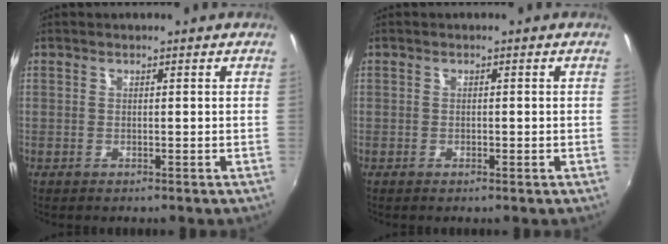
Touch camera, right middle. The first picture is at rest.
{"total": 0.5, "force": [-0.3, 0.3, 0.3], "torque": [-0.004, -0.003, -0.008]}